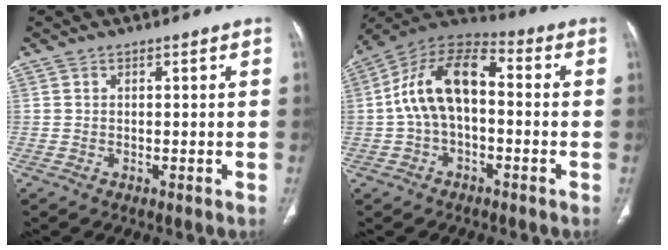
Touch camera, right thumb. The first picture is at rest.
{"total": 13.7, "force": [-0.3, 7.9, 11.2], "torque": [-0.195, 0.046, -0.017]}